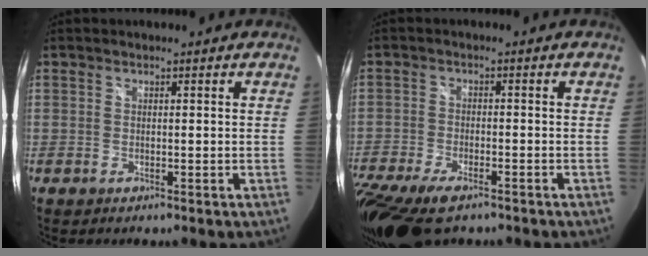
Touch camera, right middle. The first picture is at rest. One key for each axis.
{"total": 14.2, "fx": -10.0, "fy": 5.6, "fz": 8.4, "tx": -0.207, "ty": -0.059, "tz": -0.176}